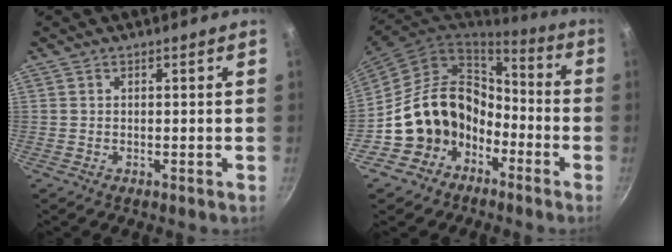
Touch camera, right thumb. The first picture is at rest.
{"total": 16.5, "force": [-6.1, 13.4, 7.4], "torque": [-0.095, 0.072, -0.095]}